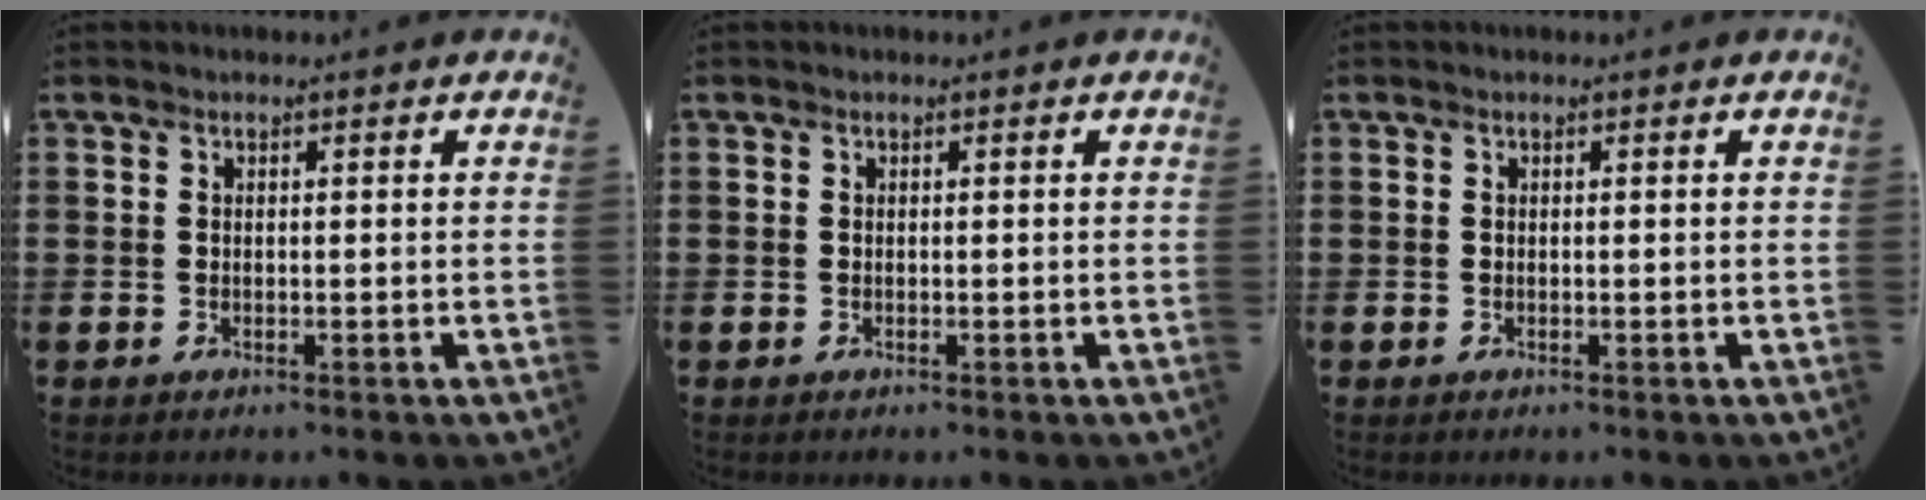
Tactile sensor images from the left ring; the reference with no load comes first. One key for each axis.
{"total": 0.0}
{"total": 0.0}